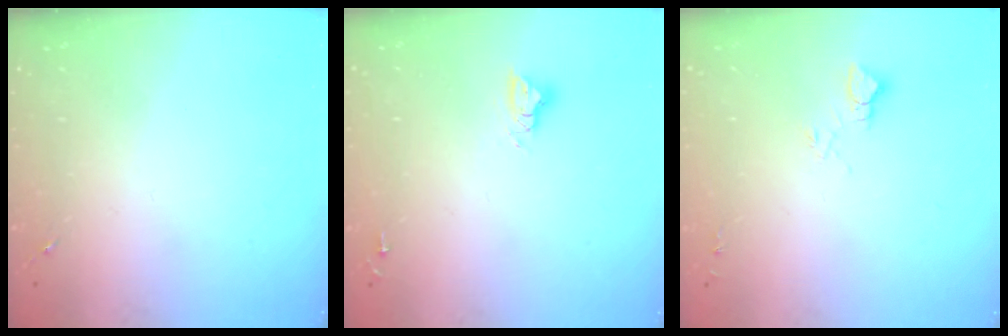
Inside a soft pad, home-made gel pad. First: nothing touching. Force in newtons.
{"total": 4.9, "press": 4.9, "slide": 0.3}
{"total": 3.7, "press": 3.7, "slide": 0.4}